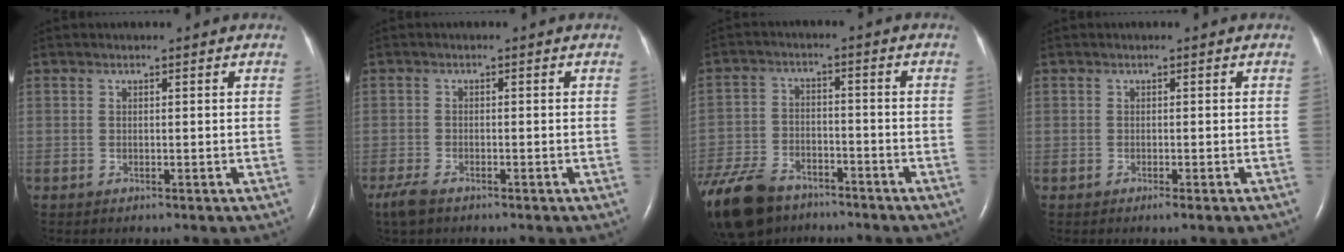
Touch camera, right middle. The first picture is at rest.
{"total": 3.7, "force": [-2.7, 1.3, 2.1], "torque": [-0.053, -0.010, -0.046]}
{"total": 16.1, "force": [-11.9, 7.9, 7.3], "torque": [-0.196, -0.018, -0.203]}
{"total": 1.0, "force": [-0.6, -0.1, 0.7], "torque": [-0.013, -0.001, -0.008]}